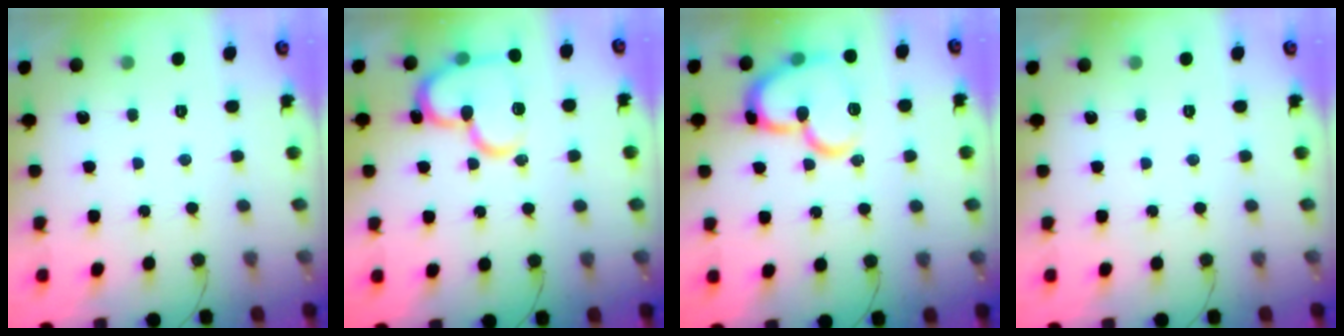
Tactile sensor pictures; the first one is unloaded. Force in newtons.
{"total": 18.4, "press": 18.3, "slide": 1.8}
{"total": 17.5, "press": 17.4, "slide": 2.1}
{"total": 0.0}